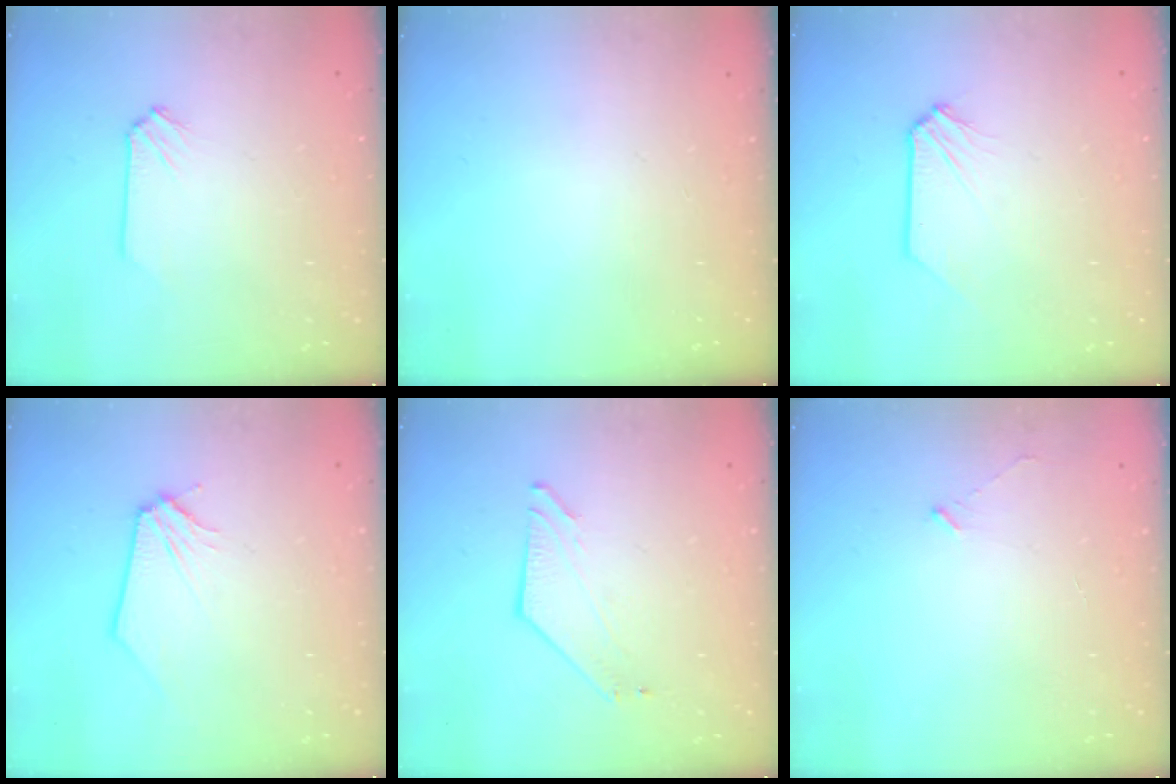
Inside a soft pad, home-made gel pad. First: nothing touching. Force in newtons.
{"total": 0.0}
{"total": 0.0}
{"total": 0.0}
{"total": 4.1, "press": 4.1, "slide": 0.3}
{"total": 2.4, "press": 2.4, "slide": 0.2}